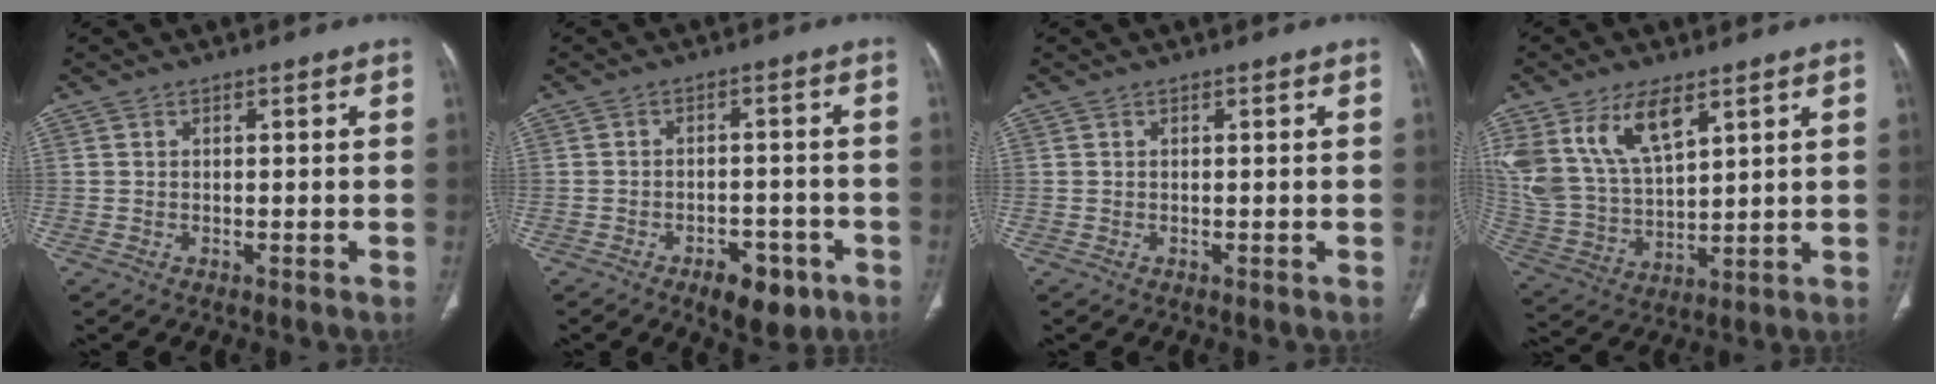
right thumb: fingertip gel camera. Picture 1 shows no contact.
{"total": 7.5, "force": [-4.2, 4.0, 4.9], "torque": [-0.046, 0.019, -0.054]}
{"total": 0.0}
{"total": 15.2, "force": [8.3, 7.4, 10.4], "torque": [-0.194, -0.027, 0.176]}